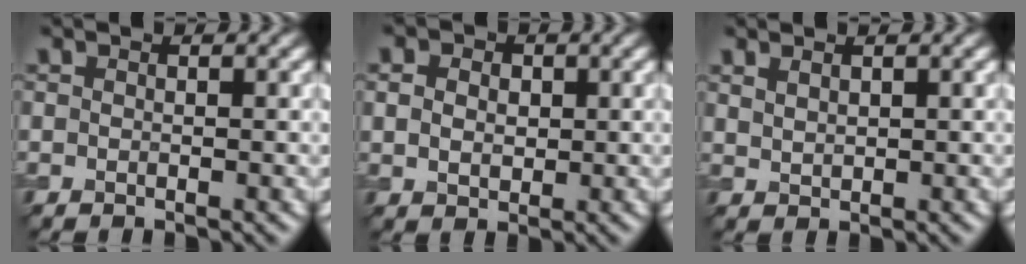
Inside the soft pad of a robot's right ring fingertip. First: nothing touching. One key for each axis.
{"total": 3.4, "fx": 1.0, "fy": 2.6, "fz": 1.9, "tx": -0.034, "ty": 0.012, "tz": 0.003}
{"total": 1.2, "fx": 0.9, "fy": 0.5, "fz": 0.5, "tx": -0.016, "ty": -0.001, "tz": 0.023}